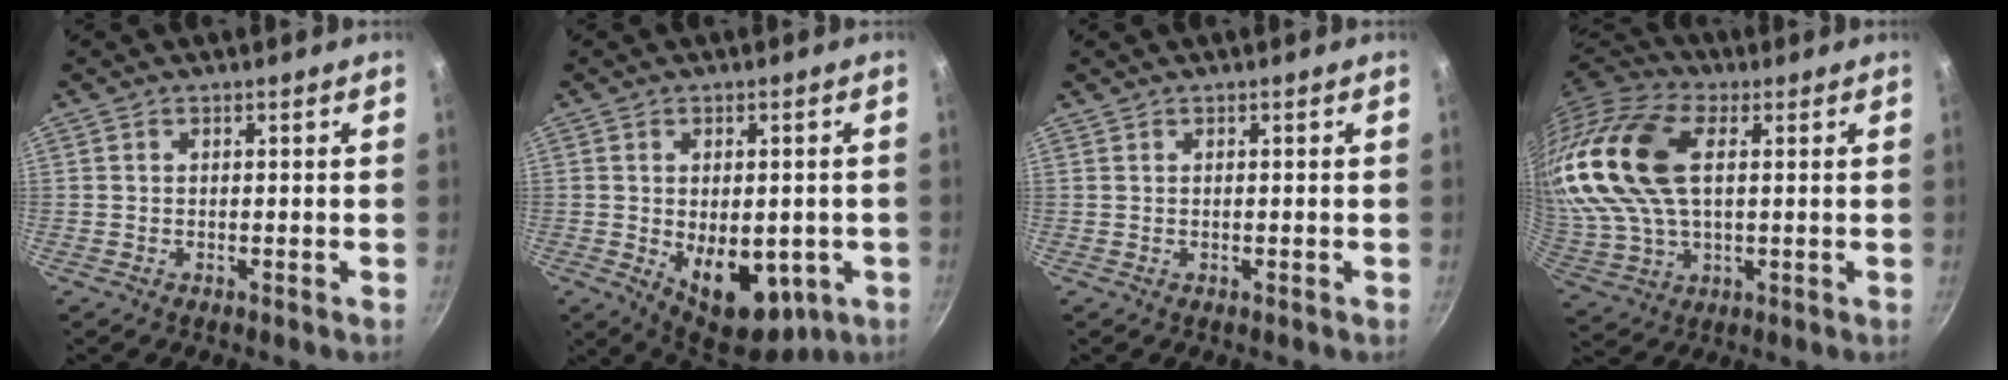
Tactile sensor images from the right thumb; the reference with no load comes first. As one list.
[{"total": 13.8, "force": [-3.1, 8.1, 10.8], "torque": [-0.115, -0.015, -0.024]}, {"total": 0.0}, {"total": 22.7, "force": [5.5, 13.2, 17.6], "torque": [-0.372, 0.004, 0.099]}]